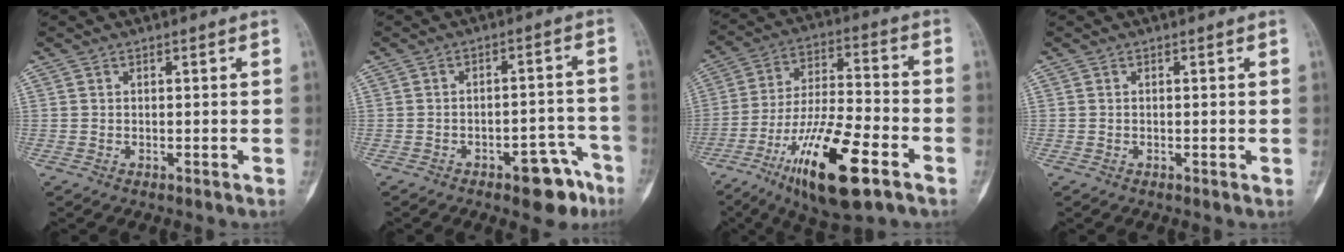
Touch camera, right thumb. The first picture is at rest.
{"total": 8.7, "force": [-5.3, 3.7, 5.8], "torque": [-0.048, 0.042, -0.064]}
{"total": 19.4, "force": [-10.0, 5.5, 15.7], "torque": [-0.295, 0.042, -0.170]}
{"total": 0.0}